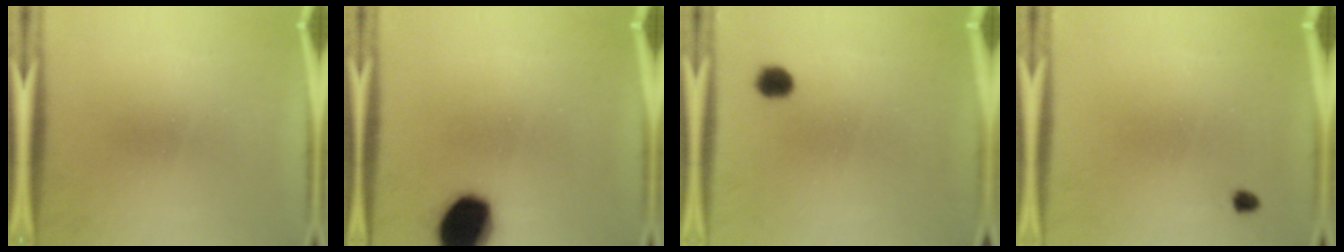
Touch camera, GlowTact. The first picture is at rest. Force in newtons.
{"total": 16.5}
{"total": 2.7}
{"total": 1.0}